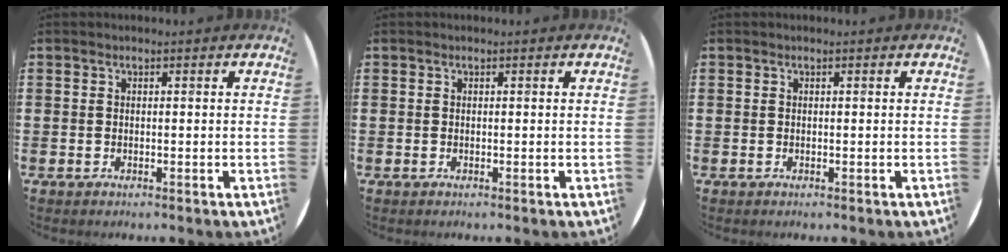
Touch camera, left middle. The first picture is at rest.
{"total": 0.0}
{"total": 0.0}